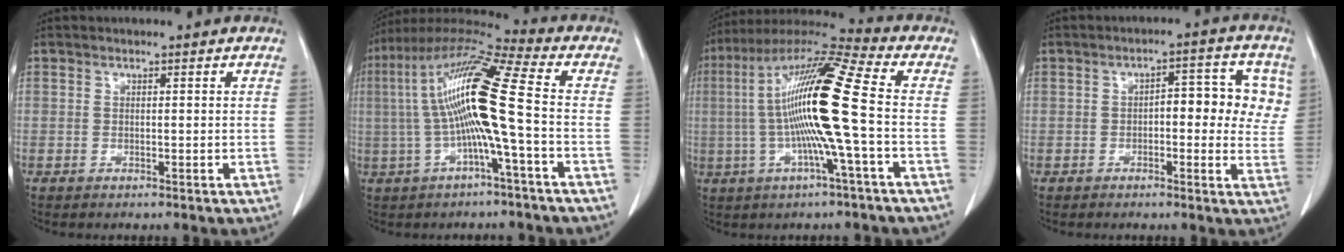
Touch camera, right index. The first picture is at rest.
{"total": 14.4, "force": [-0.7, -0.2, 14.3], "torque": [-0.276, 0.029, -0.022]}
{"total": 17.3, "force": [-0.8, -0.3, 17.2], "torque": [-0.327, 0.012, -0.029]}
{"total": 8.8, "force": [1.4, 3.9, 7.8], "torque": [-0.085, 0.027, 0.014]}